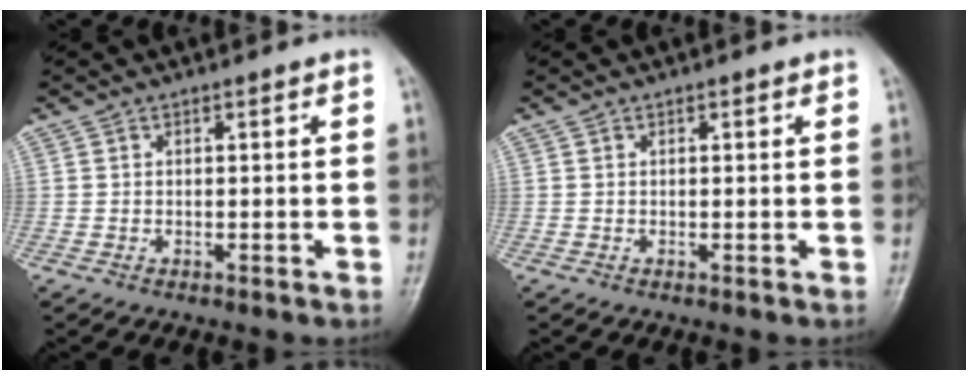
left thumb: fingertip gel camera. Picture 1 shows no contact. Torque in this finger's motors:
{"motor_torque": [-0.47, 0.13, -0.57, -0.16, 0.01]}